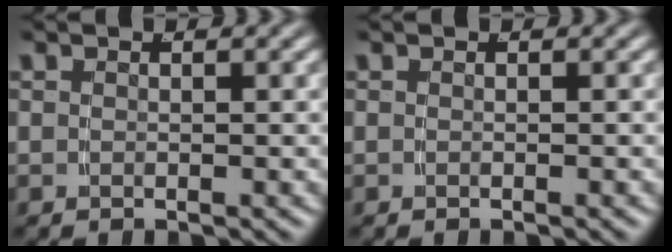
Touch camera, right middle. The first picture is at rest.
{"total": 0.0}